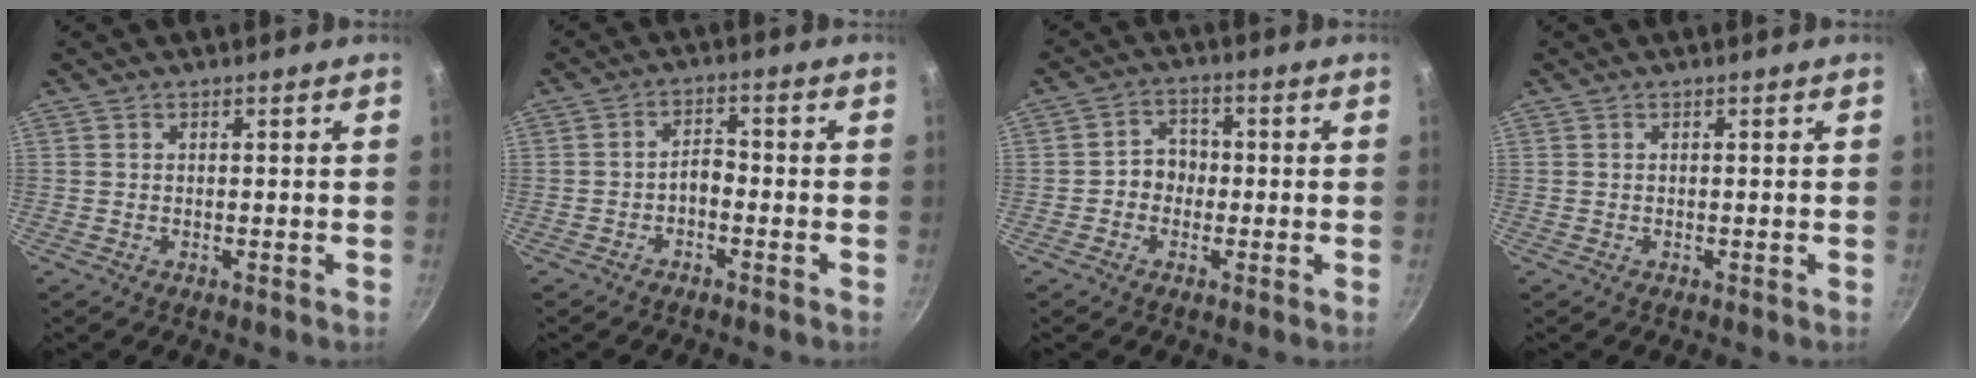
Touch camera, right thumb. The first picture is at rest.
{"total": 3.3, "force": [-1.4, 2.0, 2.3], "torque": [-0.028, 0.022, -0.030]}
{"total": 4.9, "force": [-0.8, 4.2, 2.5], "torque": [-0.014, 0.021, -0.025]}
{"total": 0.0}